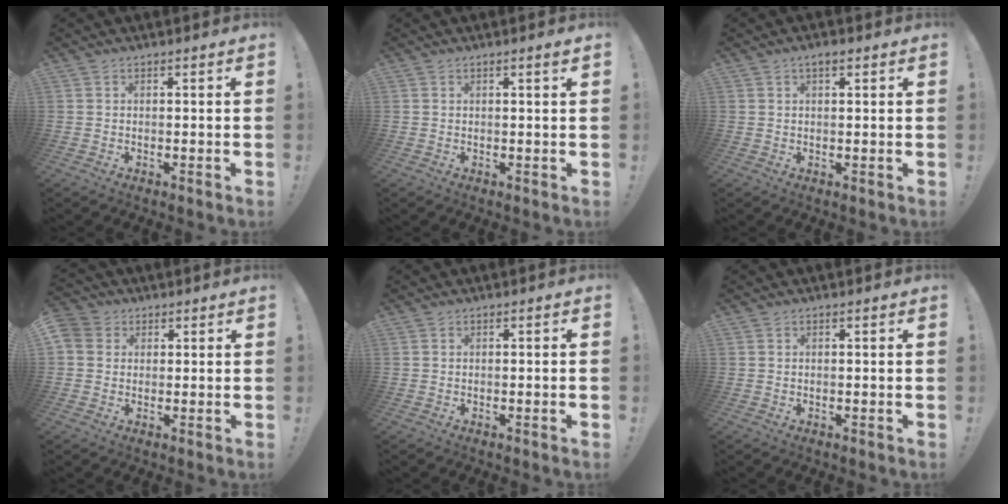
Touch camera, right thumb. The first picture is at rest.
{"total": 1.4, "force": [0.7, -0.2, 1.2], "torque": [-0.016, -0.003, 0.008]}
{"total": 2.3, "force": [1.2, 0.8, 1.8], "torque": [-0.023, -0.003, 0.018]}
{"total": 4.5, "force": [1.1, 4.0, 1.6], "torque": [-0.030, 0.004, 0.022]}
{"total": 1.1, "force": [-0.6, -0.2, 0.9], "torque": [-0.021, 0.002, -0.010]}
{"total": 0.0}